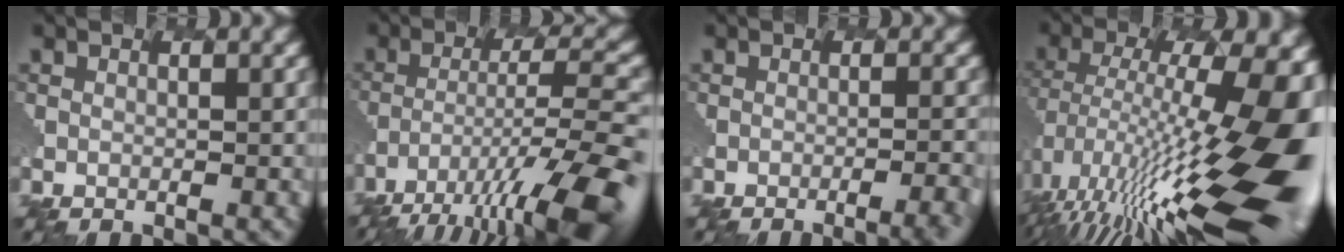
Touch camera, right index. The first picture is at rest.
{"total": 12.4, "force": [-8.0, 3.0, 9.1], "torque": [-0.174, -0.007, -0.120]}
{"total": 5.8, "force": [-4.0, 1.5, 3.9], "torque": [-0.043, -0.003, -0.025]}
{"total": 16.4, "force": [-1.9, 5.2, 15.5], "torque": [-0.274, 0.007, -0.027]}